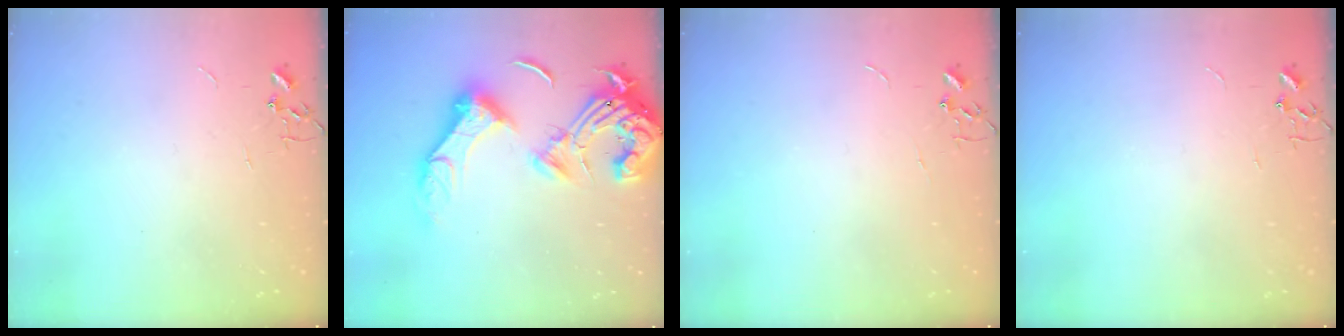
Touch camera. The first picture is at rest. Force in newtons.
{"total": 19.5, "press": 19.4, "slide": 2.0}
{"total": 0.0}
{"total": 0.0}